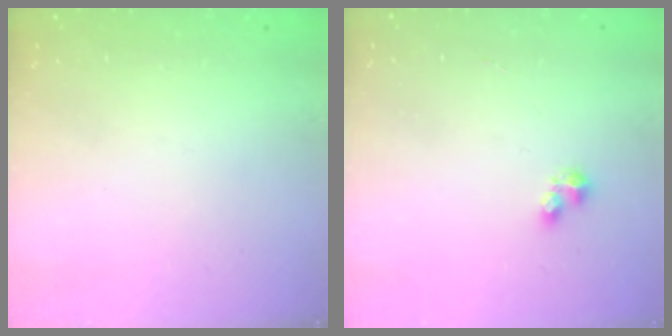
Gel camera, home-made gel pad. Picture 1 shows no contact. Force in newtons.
{"total": 3.0, "press": 3.0, "slide": 0.4}